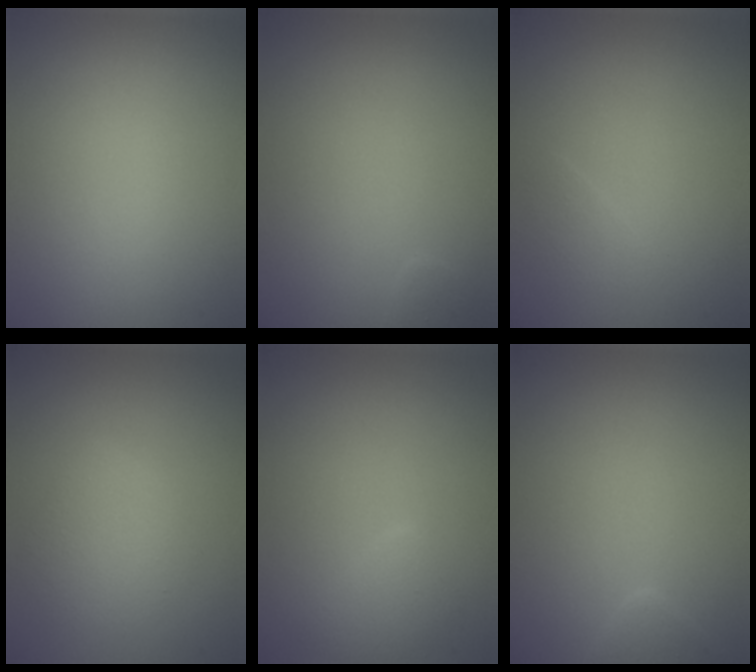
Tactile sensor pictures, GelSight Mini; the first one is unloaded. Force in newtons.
{"total": 0.6, "press": 0.6, "slide": 0.0}
{"total": 0.8, "press": 0.8, "slide": 0.0}
{"total": 2.3, "press": 2.3, "slide": 0.1}
{"total": 1.5, "press": 1.5, "slide": 0.1}
{"total": 1.4, "press": 1.4, "slide": 0.1}